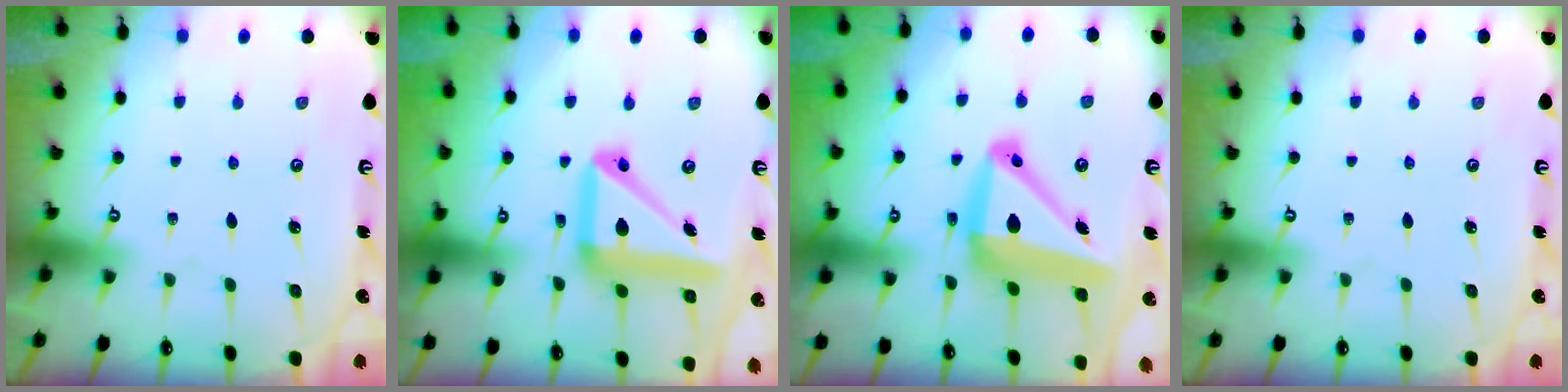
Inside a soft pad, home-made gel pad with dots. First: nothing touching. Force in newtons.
{"total": 16.5, "press": 16.4, "slide": 2.0}
{"total": 15.9, "press": 15.7, "slide": 2.9}
{"total": 0.0}